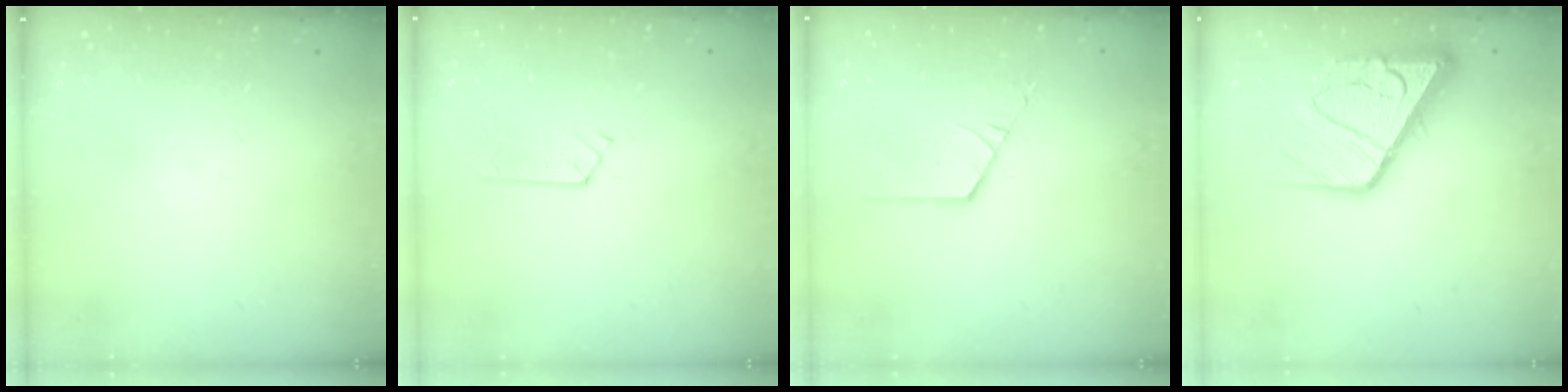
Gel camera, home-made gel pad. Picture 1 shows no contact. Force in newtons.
{"total": 2.9, "press": 2.9, "slide": 0.3}
{"total": 2.5, "press": 2.5, "slide": 0.2}
{"total": 17.9, "press": 17.8, "slide": 1.9}